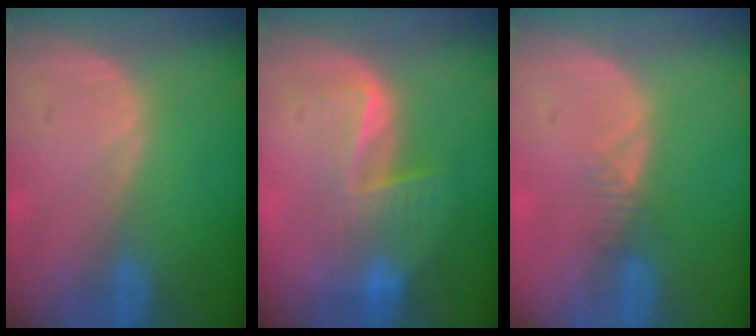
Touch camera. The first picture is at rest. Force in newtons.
{"total": 6.7, "press": 6.3, "slide": 2.3}
{"total": 1.6, "press": 1.4, "slide": 0.9}